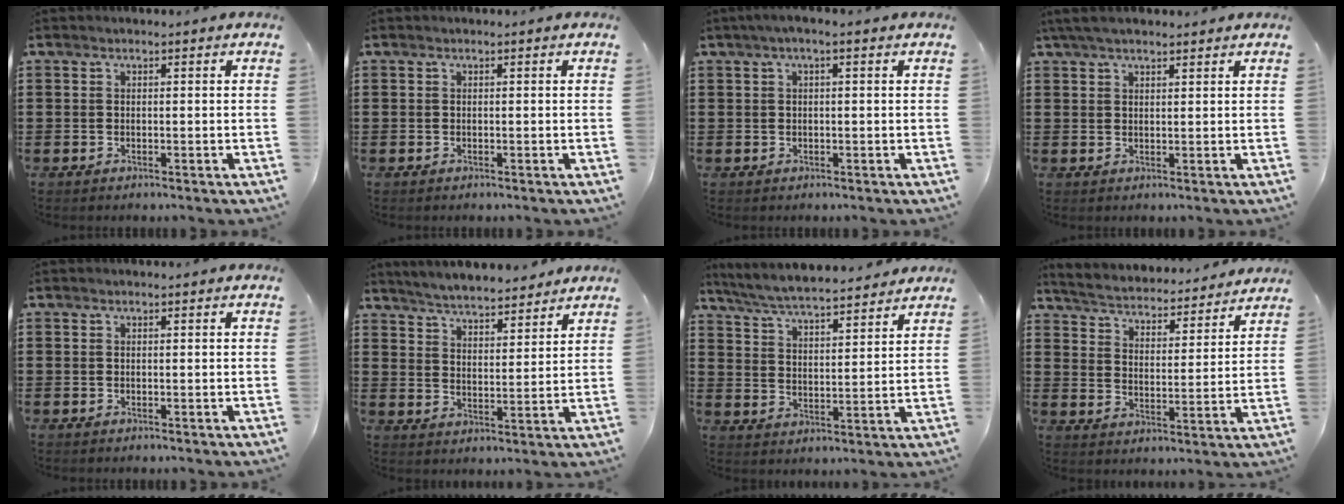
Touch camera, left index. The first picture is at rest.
{"total": 0.0}
{"total": 1.5, "force": [0.0, 0.2, 1.5], "torque": [-0.022, -0.001, -0.001]}
{"total": 3.3, "force": [2.5, 0.9, 2.0], "torque": [-0.044, 0.005, 0.048]}
{"total": 0.0}
{"total": 4.8, "force": [4.8, 0.2, 0.5], "torque": [-0.030, -0.024, 0.085]}
{"total": 6.0, "force": [5.8, 0.2, 1.7], "torque": [-0.058, -0.032, 0.100]}
{"total": 3.6, "force": [3.6, -0.1, 0.2], "torque": [-0.027, -0.032, 0.053]}